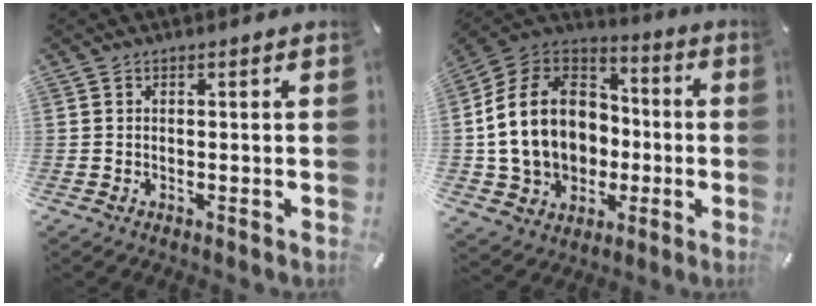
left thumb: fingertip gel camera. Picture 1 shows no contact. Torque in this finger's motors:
{"motor_torque": [2.46, 2.47, 2.21, 0.38, 0.25]}